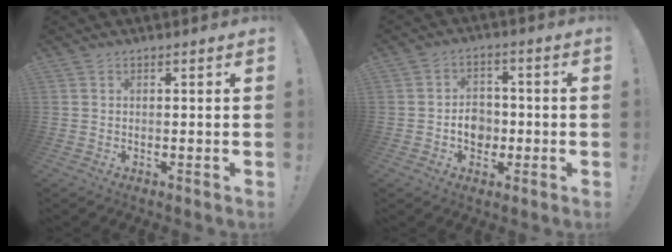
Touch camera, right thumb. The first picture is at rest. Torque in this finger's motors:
{"motor_torque": [0.87, 1.00, 0.60, -0.61, 0.14]}